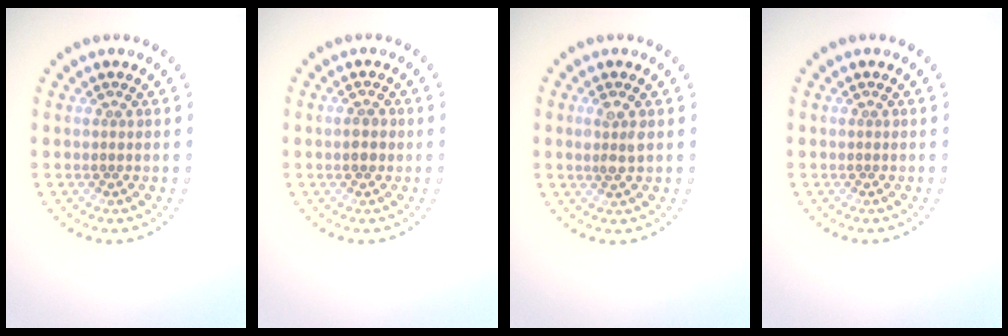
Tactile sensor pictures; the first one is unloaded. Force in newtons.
{"total": 1.2, "press": 1.2, "slide": 0.2}
{"total": 1.7, "press": 1.6, "slide": 0.4}
{"total": 0.0}